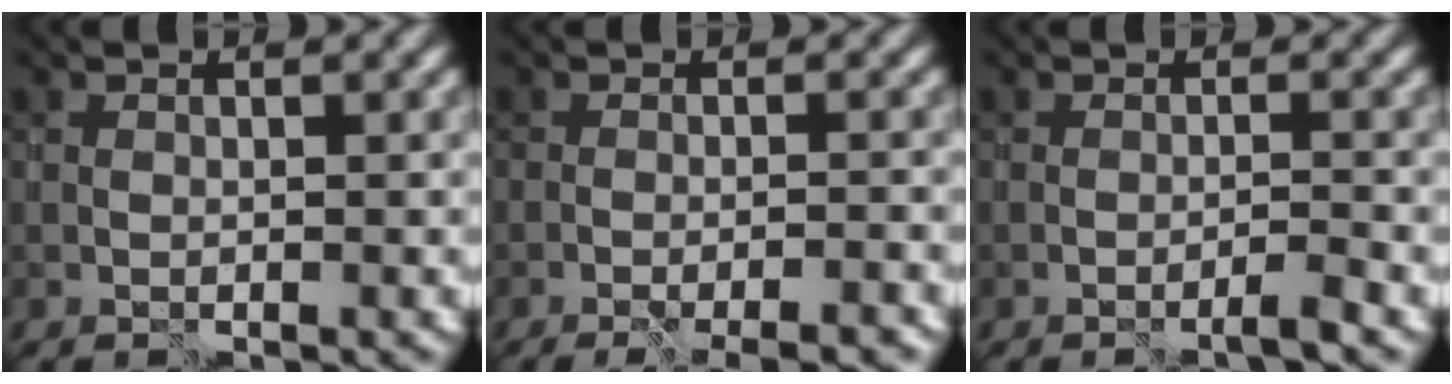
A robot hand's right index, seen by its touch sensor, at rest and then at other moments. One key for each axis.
{"total": 4.8, "fx": -3.9, "fy": 0.5, "fz": 2.8, "tx": -0.023, "ty": 0.000, "tz": -0.043}
{"total": 1.5, "fx": -1.1, "fy": -0.8, "fz": 0.6, "tx": -0.003, "ty": 0.001, "tz": -0.025}